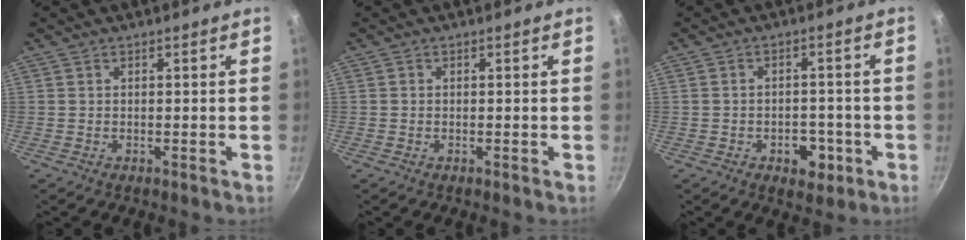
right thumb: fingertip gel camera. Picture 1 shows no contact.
{"total": 0.0}
{"total": 5.9, "force": [-2.3, 4.0, 3.6], "torque": [-0.027, 0.012, -0.027]}